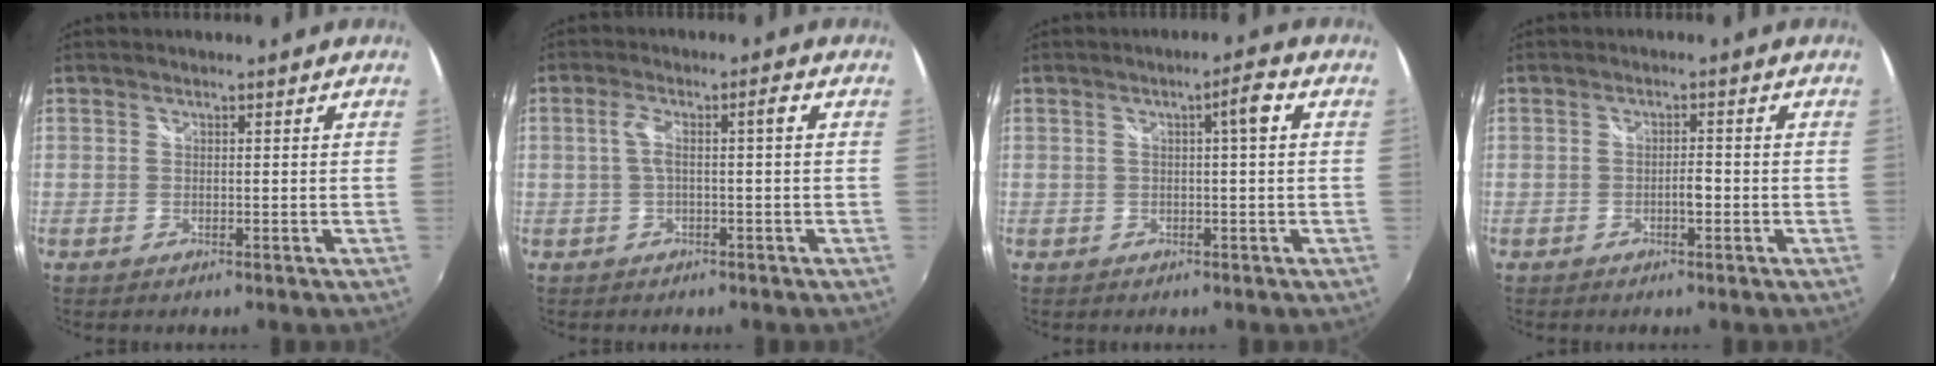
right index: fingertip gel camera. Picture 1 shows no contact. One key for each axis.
{"total": 3.5, "fx": -0.5, "fy": 0.0, "fz": 3.5, "tx": -0.066, "ty": 0.006, "tz": -0.005}
{"total": 3.0, "fx": 0.3, "fy": 0.1, "fz": 3.0, "tx": -0.047, "ty": 0.009, "tz": 0.005}
{"total": 1.8, "fx": -1.0, "fy": 0.6, "fz": 1.4, "tx": -0.023, "ty": 0.004, "tz": -0.018}